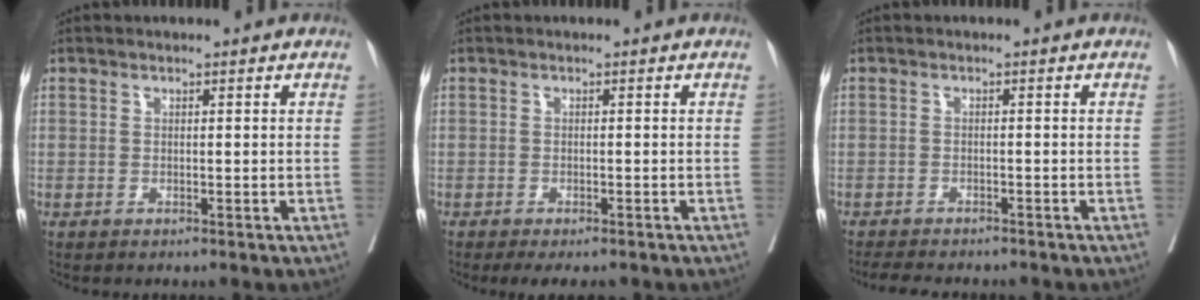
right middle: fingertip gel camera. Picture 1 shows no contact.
{"total": 5.0, "force": [-4.1, 1.6, 2.3], "torque": [-0.020, -0.007, -0.055]}
{"total": 7.8, "force": [-7.0, 1.7, 3.1], "torque": [-0.043, -0.005, -0.096]}